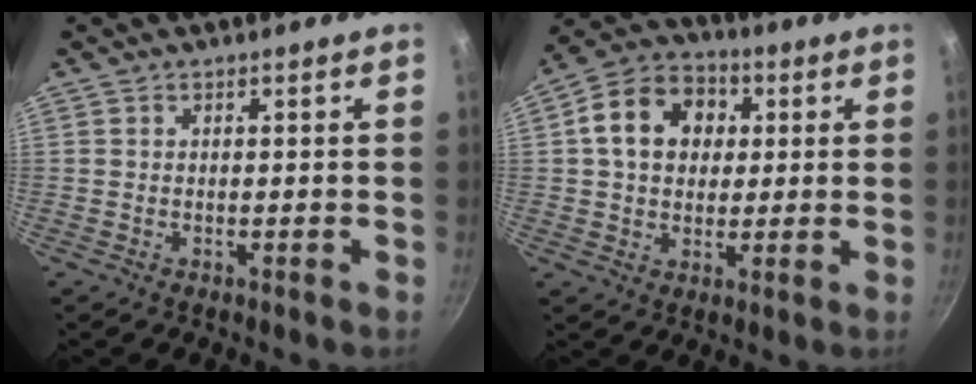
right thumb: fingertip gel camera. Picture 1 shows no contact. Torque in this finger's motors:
{"motor_torque": [0.45, 2.76, 0.87, -0.67, 0.32]}